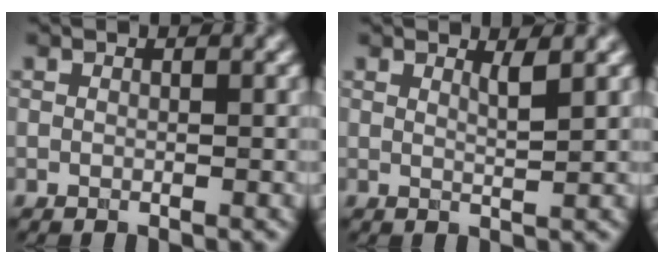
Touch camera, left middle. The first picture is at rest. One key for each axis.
{"total": 1.0, "fx": 0.6, "fy": 0.1, "fz": 0.8, "tx": -0.013, "ty": 0.000, "tz": 0.014}